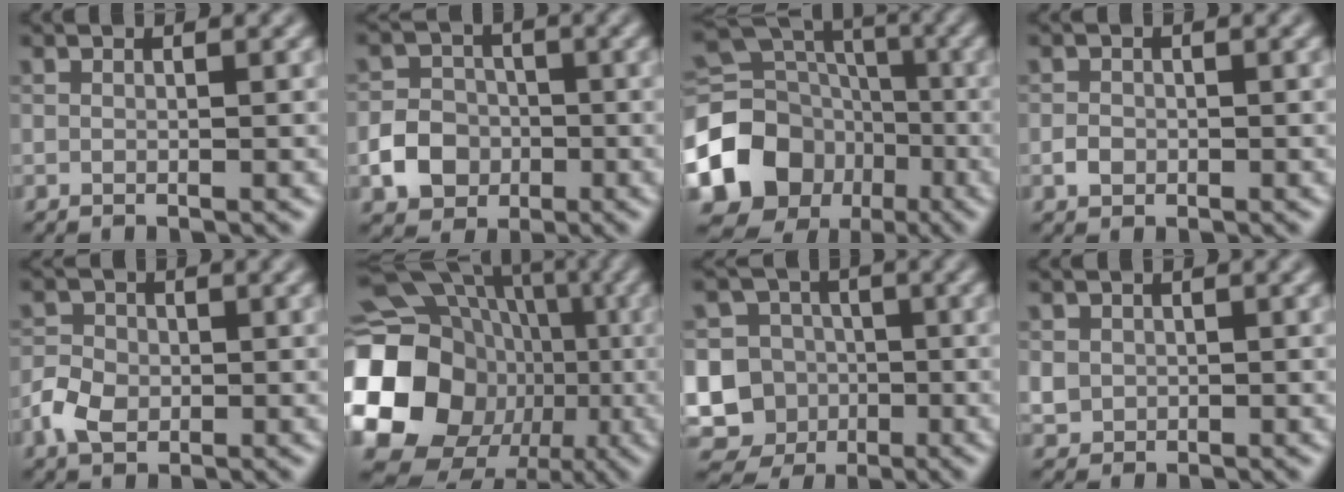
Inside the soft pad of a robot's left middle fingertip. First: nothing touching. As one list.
[{"total": 4.1, "force": [-1.3, 3.5, 1.7], "torque": [-0.025, 0.003, -0.029]}, {"total": 11.5, "force": [-4.3, 9.5, 4.9], "torque": [-0.109, -0.014, -0.082]}, {"total": 1.2, "force": [-0.4, 1.0, 0.6], "torque": [-0.008, -0.001, -0.010]}, {"total": 3.4, "force": [-1.1, 2.5, 1.9], "torque": [-0.041, 0.001, -0.025]}, {"total": 22.9, "force": [-3.7, 20.7, 9.1], "torque": [-0.186, -0.016, -0.095]}, {"total": 15.1, "force": [-4.4, 14.2, 2.8], "torque": [-0.099, -0.011, -0.087]}, {"total": 1.6, "force": [0.0, 1.5, 0.4], "torque": [-0.004, -0.005, 0.003]}]